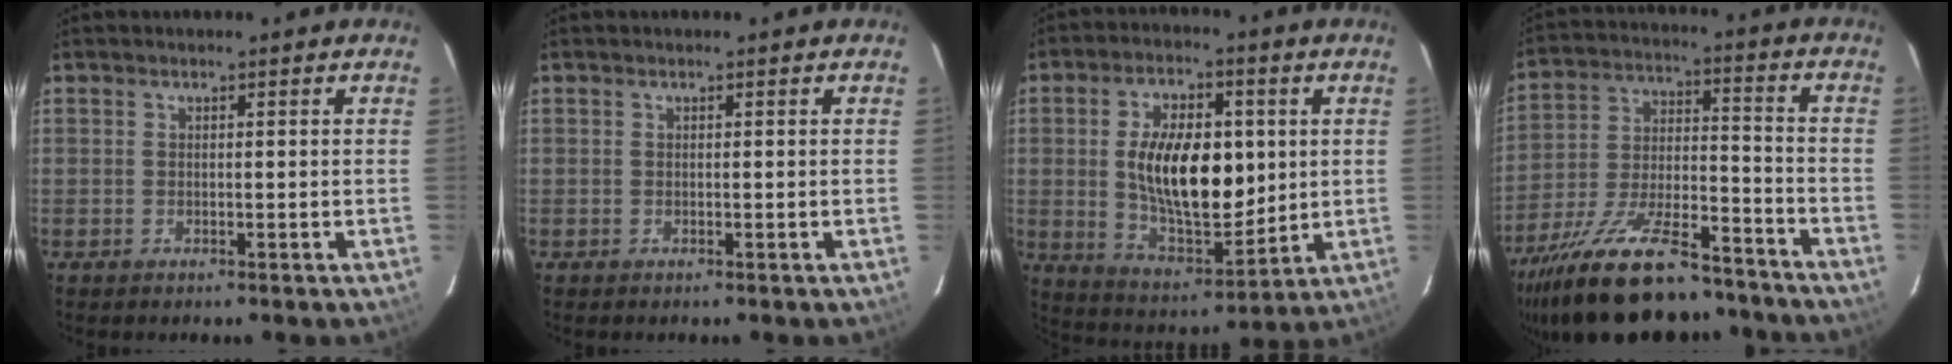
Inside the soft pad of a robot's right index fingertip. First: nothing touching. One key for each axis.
{"total": 0.0}
{"total": 16.9, "fx": 1.9, "fy": 8.6, "fz": 14.5, "tx": -0.253, "ty": 0.001, "tz": 0.043}
{"total": 24.9, "fx": -19.5, "fy": 8.2, "fz": 13.0, "tx": -0.245, "ty": -0.017, "tz": -0.301}